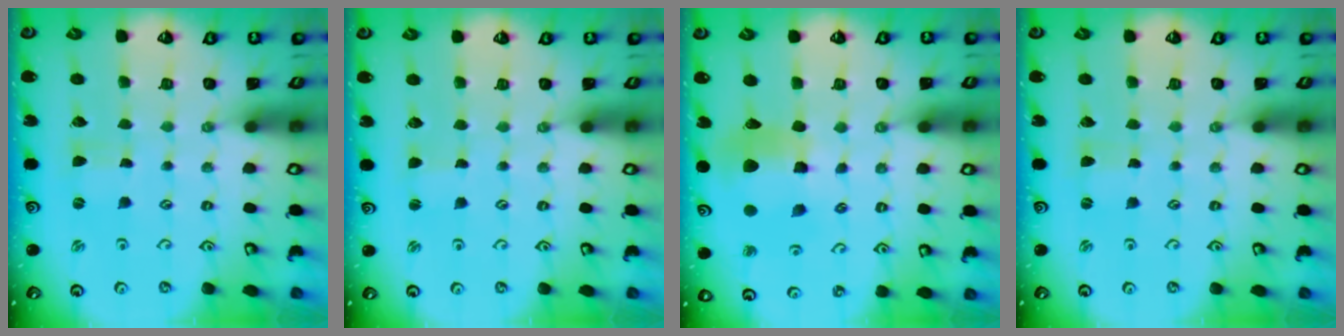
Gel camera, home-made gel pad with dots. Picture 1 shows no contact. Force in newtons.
{"total": 0.0}
{"total": 12.1, "press": 12.0, "slide": 1.6}
{"total": 0.0}